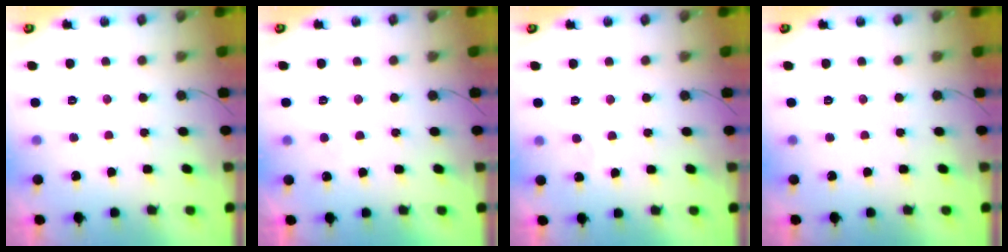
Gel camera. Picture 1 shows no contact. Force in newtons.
{"total": 5.3, "press": 5.3, "slide": 0.3}
{"total": 5.5, "press": 5.5, "slide": 0.3}
{"total": 0.0}